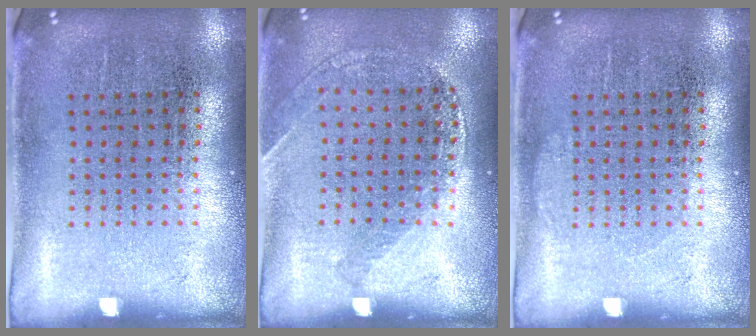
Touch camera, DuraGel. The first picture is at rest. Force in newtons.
{"total": 1.2, "press": 1.2, "slide": 0.2}
{"total": 0.6, "press": 0.5, "slide": 0.1}